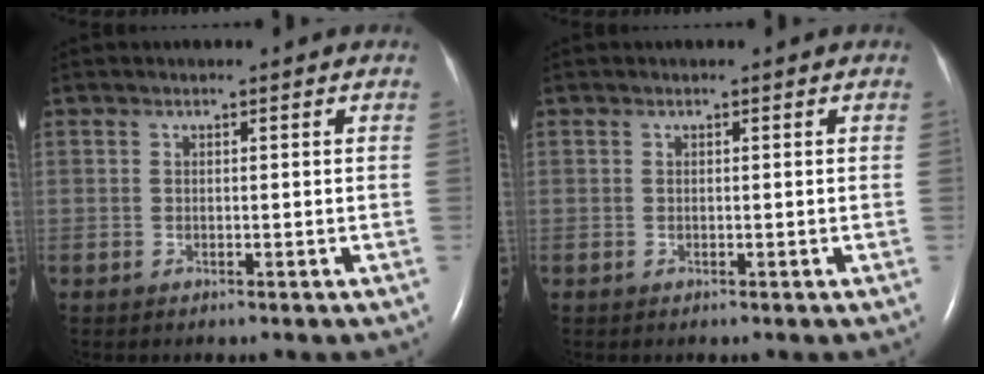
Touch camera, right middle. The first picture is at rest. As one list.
[{"total": 0.0}]